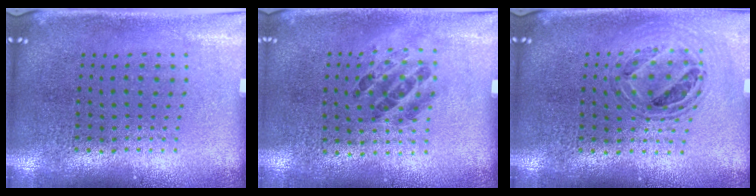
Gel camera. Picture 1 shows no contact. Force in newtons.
{"total": 1.1, "press": 0.6, "slide": 0.9}
{"total": 0.7, "press": 0.7, "slide": 0.2}